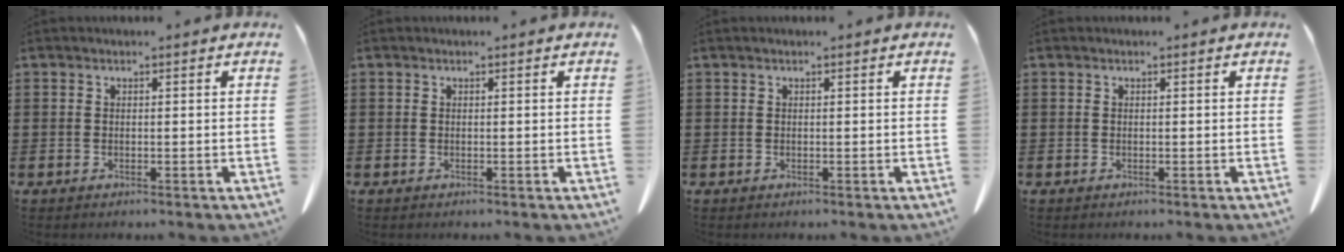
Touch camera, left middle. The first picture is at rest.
{"total": 0.0}
{"total": 0.0}
{"total": 0.0}